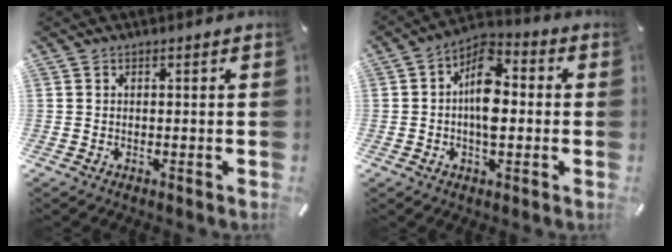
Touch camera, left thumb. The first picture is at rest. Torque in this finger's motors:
{"motor_torque": [1.30, 1.30, 1.13, -0.17, 0.25]}